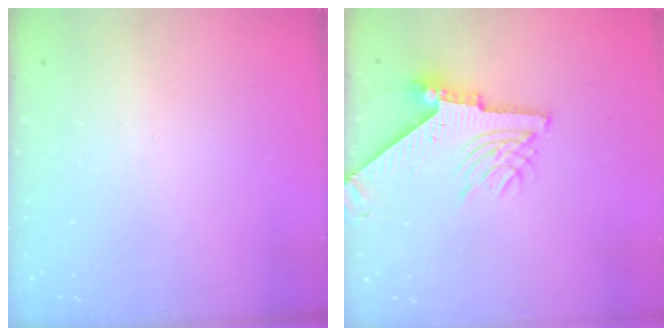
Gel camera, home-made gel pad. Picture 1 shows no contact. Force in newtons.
{"total": 8.7, "press": 8.7, "slide": 1.2}